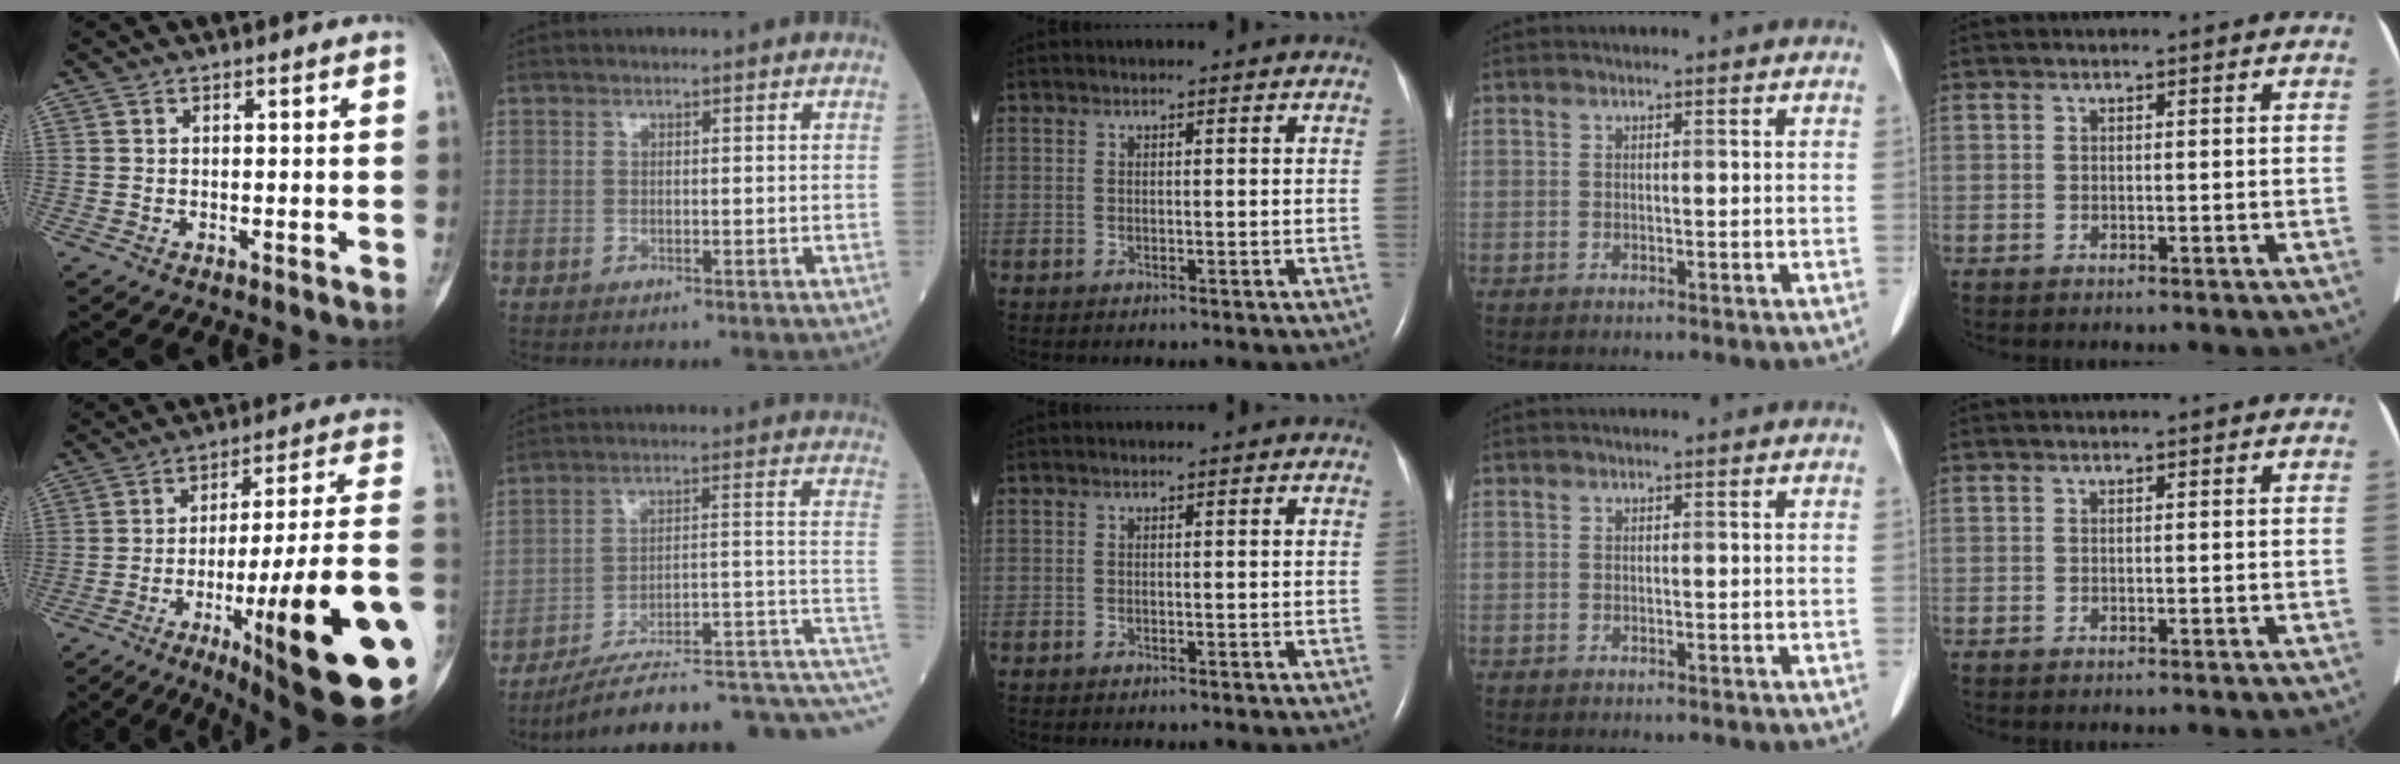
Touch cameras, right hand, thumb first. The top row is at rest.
{"thumb": {"total": 29.0, "force": [-9.5, 4.1, 27.1], "torque": [-0.334, 0.021, -0.139]}, "index": {"total": 19.2, "force": [-10.8, 2.9, 15.6], "torque": [-0.145, 0.076, -0.150]}}